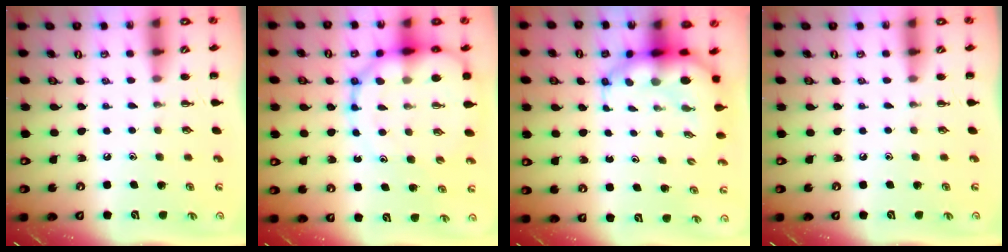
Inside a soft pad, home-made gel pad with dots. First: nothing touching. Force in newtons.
{"total": 15.5, "press": 15.0, "slide": 3.9}
{"total": 8.5, "press": 7.9, "slide": 3.0}
{"total": 0.0}